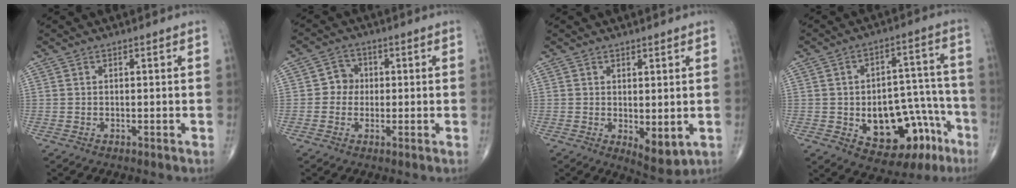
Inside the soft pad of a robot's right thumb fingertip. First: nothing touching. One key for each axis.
{"total": 3.7, "fx": -0.1, "fy": 3.4, "fz": 1.3, "tx": 0.005, "ty": 0.010, "tz": -0.011}
{"total": 5.3, "fx": -0.6, "fy": 2.4, "fz": 4.7, "tx": -0.055, "ty": -0.017, "tz": 0.002}
{"total": 17.5, "fx": -7.0, "fy": 10.3, "fz": 12.3, "tx": -0.121, "ty": 0.061, "tz": -0.082}